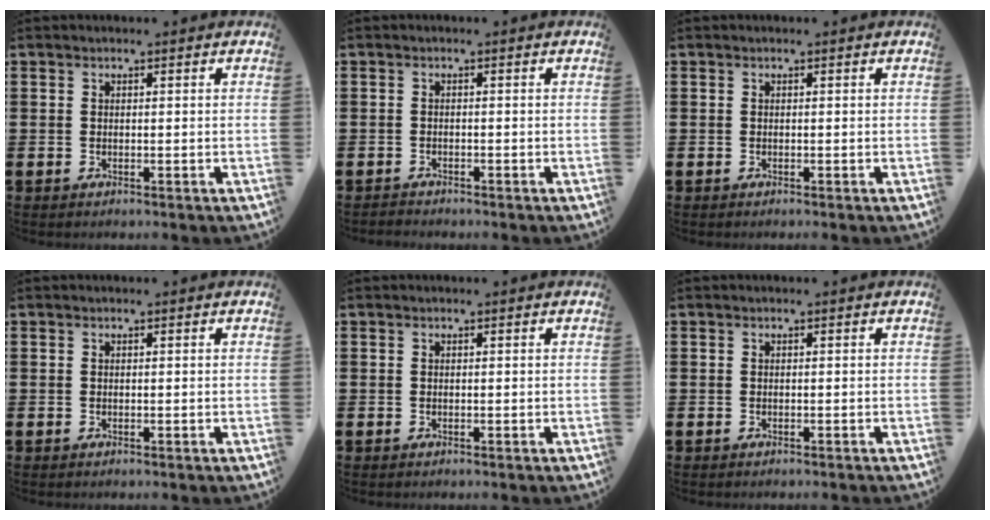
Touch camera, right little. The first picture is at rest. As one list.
[{"total": 0.7, "force": [-0.7, 0.1, -0.1], "torque": [0.000, 0.000, -0.016]}, {"total": 0.0}, {"total": 0.0}, {"total": 0.0}, {"total": 0.0}]